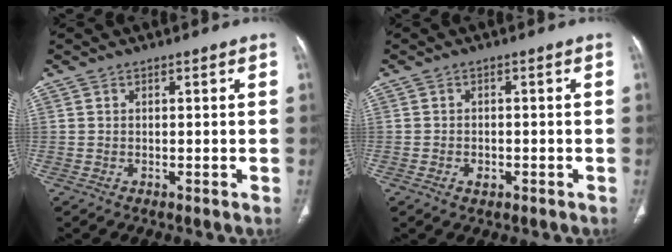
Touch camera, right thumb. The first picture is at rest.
{"total": 2.0, "force": [-0.9, 1.3, 1.1], "torque": [-0.019, 0.011, -0.009]}